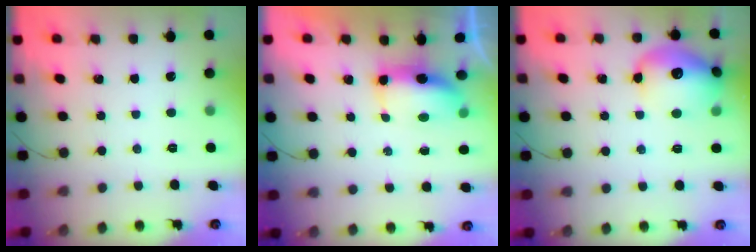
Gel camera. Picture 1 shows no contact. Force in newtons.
{"total": 7.4, "press": 7.1, "slide": 2.1}
{"total": 15.2, "press": 15.0, "slide": 2.0}